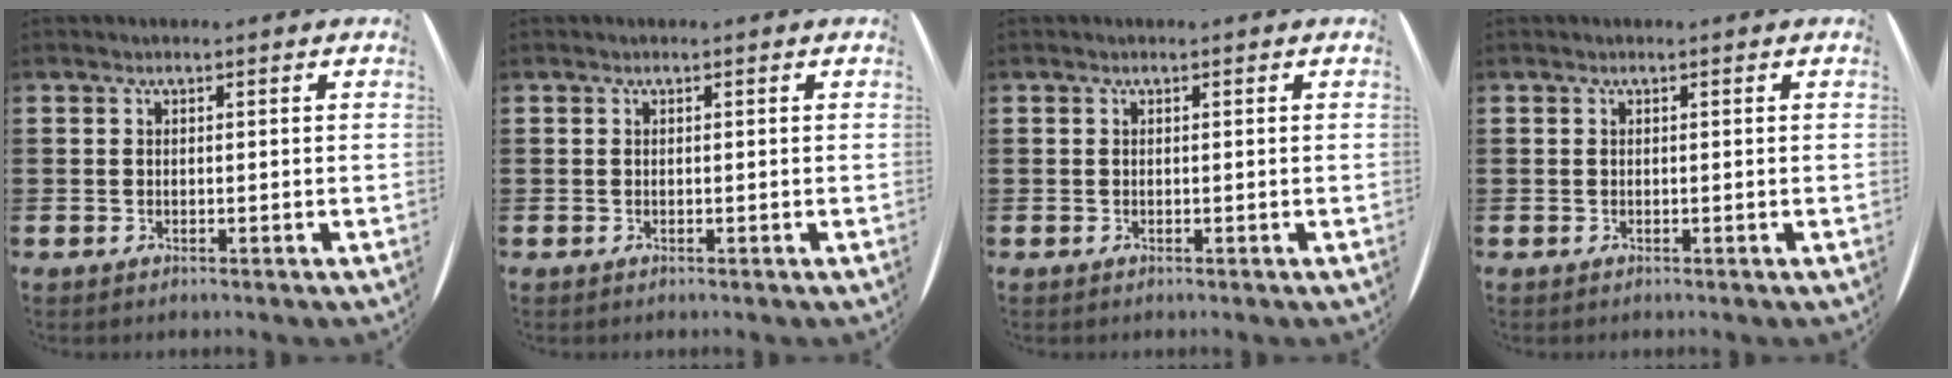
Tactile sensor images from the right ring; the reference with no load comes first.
{"total": 0.0}
{"total": 0.0}
{"total": 0.0}